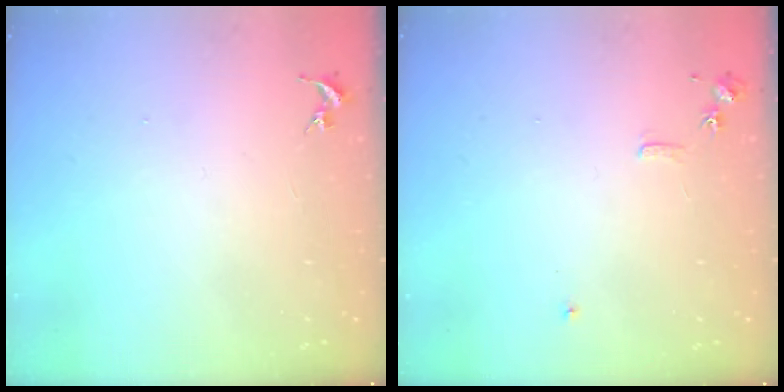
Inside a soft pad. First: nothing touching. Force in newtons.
{"total": 5.9, "press": 5.9, "slide": 0.7}